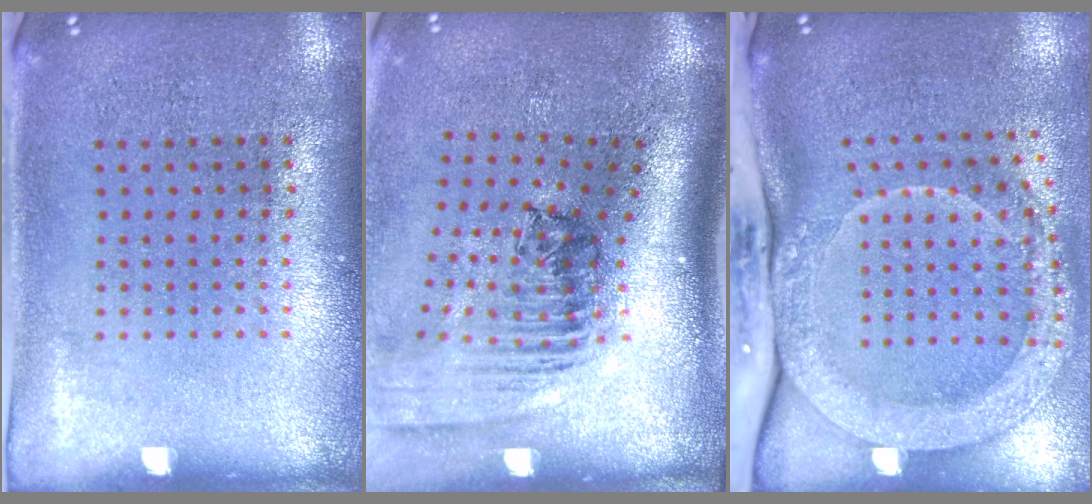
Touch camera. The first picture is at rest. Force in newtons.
{"total": 2.5, "press": 1.8, "slide": 1.8}
{"total": 2.7, "press": 2.3, "slide": 1.5}